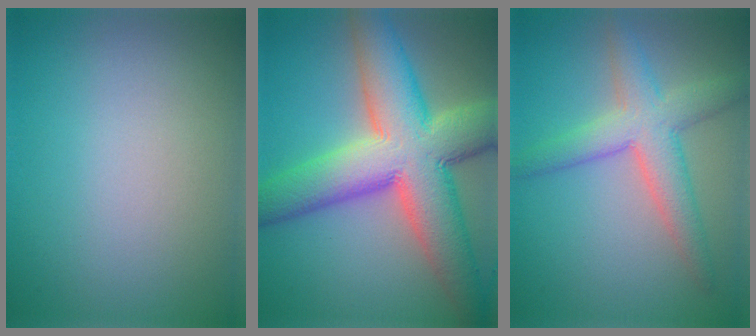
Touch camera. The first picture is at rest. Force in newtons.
{"total": 12.7, "press": 12.6, "slide": 0.4}
{"total": 5.1, "press": 5.1, "slide": 0.4}